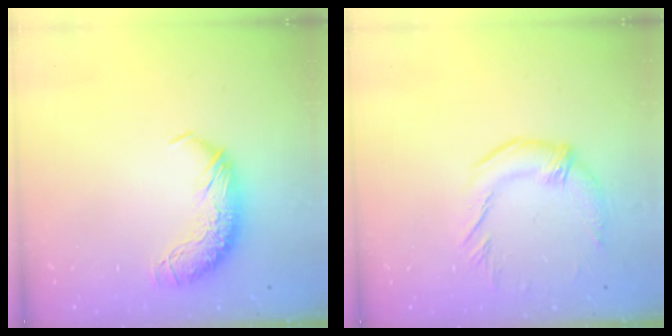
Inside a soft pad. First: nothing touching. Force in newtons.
{"total": 2.3, "press": 1.8, "slide": 1.4}